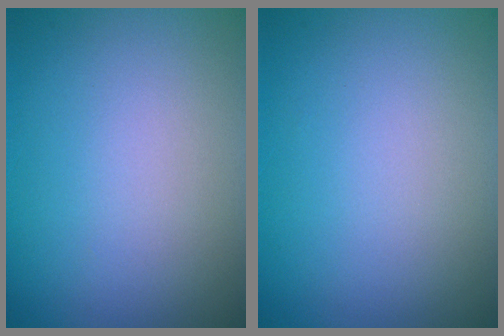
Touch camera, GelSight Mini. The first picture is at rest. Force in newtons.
{"total": 0.0}